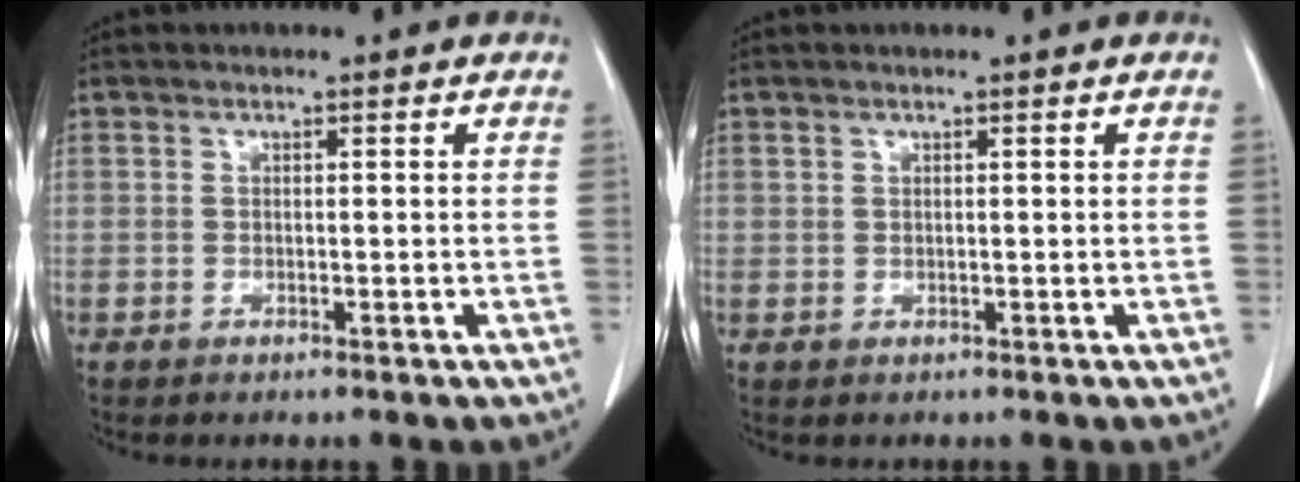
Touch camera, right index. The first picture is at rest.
{"total": 0.6, "force": [0.3, 0.6, 0.0], "torque": [0.009, 0.002, 0.002]}